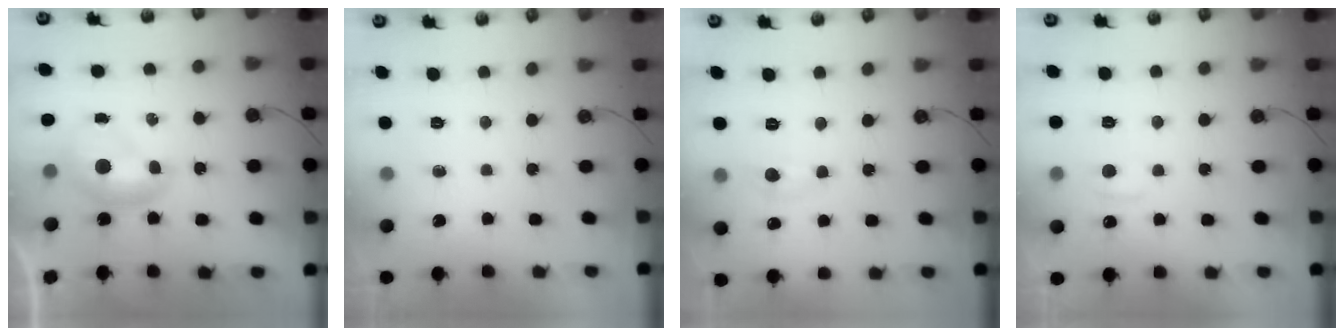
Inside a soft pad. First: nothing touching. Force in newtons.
{"total": 0.0}
{"total": 0.7, "press": 0.6, "slide": 0.4}
{"total": 1.1, "press": 0.9, "slide": 0.6}